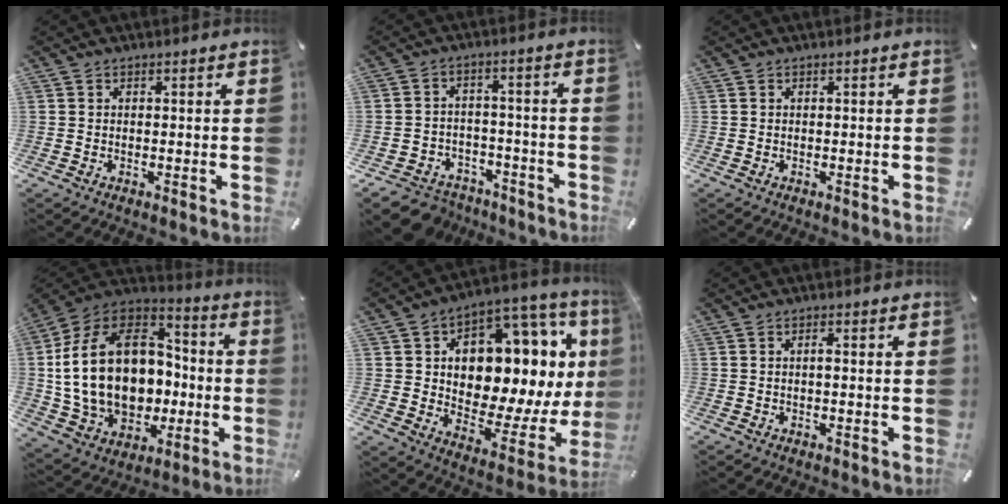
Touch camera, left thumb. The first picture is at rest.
{"total": 6.8, "force": [-4.6, 4.7, 1.6], "torque": [-0.031, 0.028, -0.085]}
{"total": 0.0}
{"total": 23.4, "force": [-0.7, 17.4, 15.6], "torque": [-0.325, 0.004, -0.002]}
{"total": 16.7, "force": [4.9, 10.9, 11.6], "torque": [-0.166, -0.058, 0.079]}
{"total": 1.0, "force": [-0.1, 0.2, 1.0], "torque": [-0.020, -0.002, -0.002]}